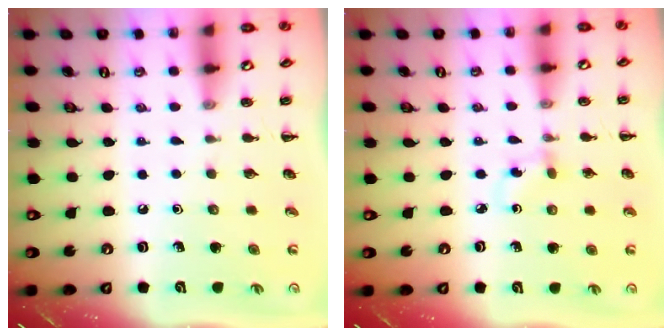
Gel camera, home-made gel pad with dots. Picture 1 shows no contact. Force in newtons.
{"total": 2.4, "press": 2.1, "slide": 1.1}